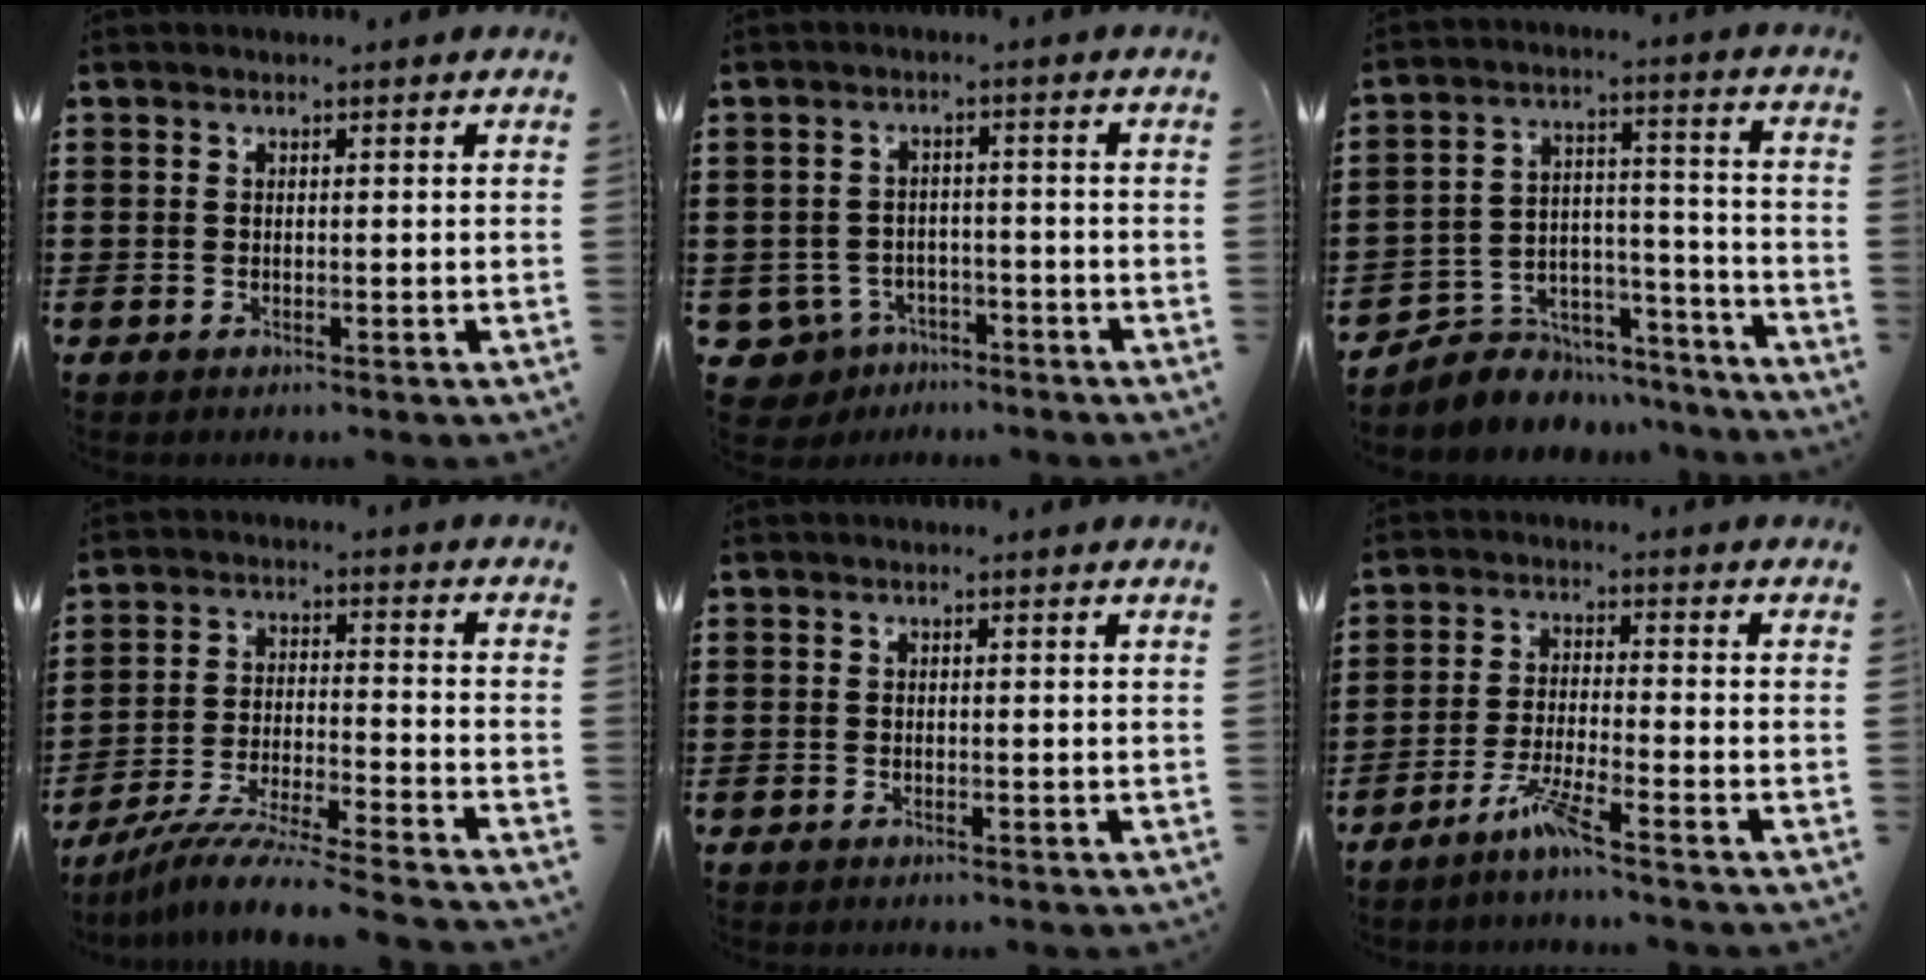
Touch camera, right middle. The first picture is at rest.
{"total": 3.7, "force": [-3.1, 1.8, 0.9], "torque": [-0.046, -0.004, -0.069]}
{"total": 5.4, "force": [-4.6, 2.8, 0.0], "torque": [-0.007, 0.013, -0.091]}
{"total": 8.2, "force": [-7.5, -0.7, 3.1], "torque": [-0.058, -0.010, -0.146]}
{"total": 0.0}
{"total": 5.0, "force": [-3.7, 0.0, 3.4], "torque": [-0.076, -0.009, -0.071]}